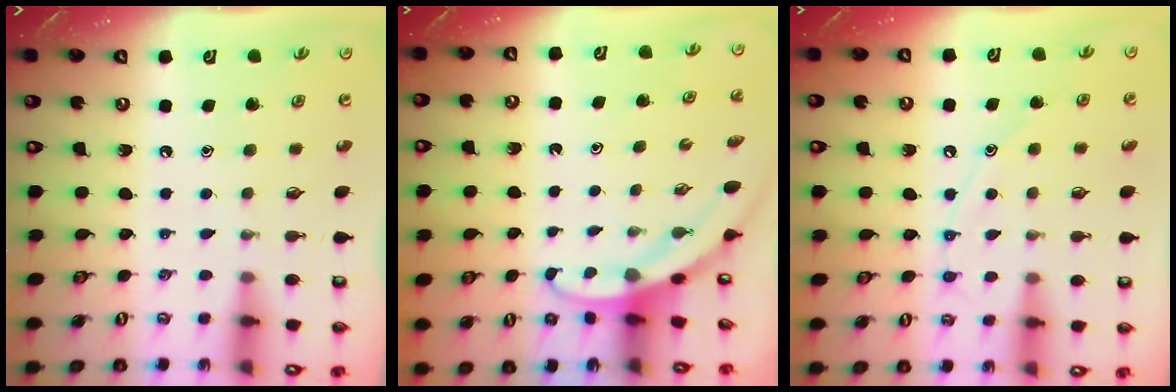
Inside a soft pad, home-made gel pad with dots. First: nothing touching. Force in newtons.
{"total": 2.8, "press": 2.8, "slide": 0.0}
{"total": 8.8, "press": 8.7, "slide": 0.9}